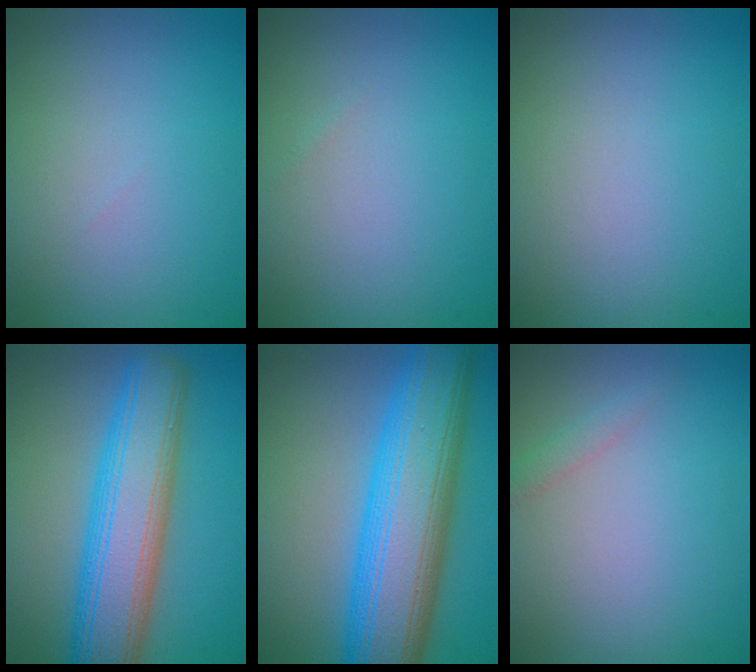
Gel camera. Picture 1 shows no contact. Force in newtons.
{"total": 0.0}
{"total": 0.0}
{"total": 9.2, "press": 9.2, "slide": 0.3}
{"total": 12.5, "press": 12.5, "slide": 0.0}
{"total": 0.9, "press": 0.9, "slide": 0.0}